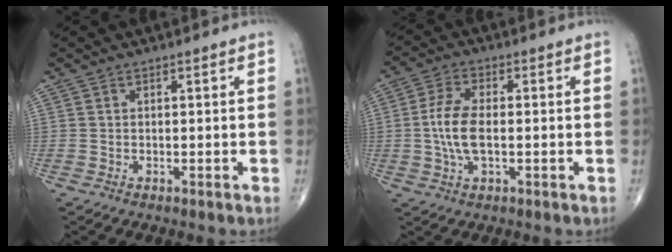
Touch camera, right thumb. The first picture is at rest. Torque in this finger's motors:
{"motor_torque": [1.43, 1.88, 0.86, -0.25, 0.22]}